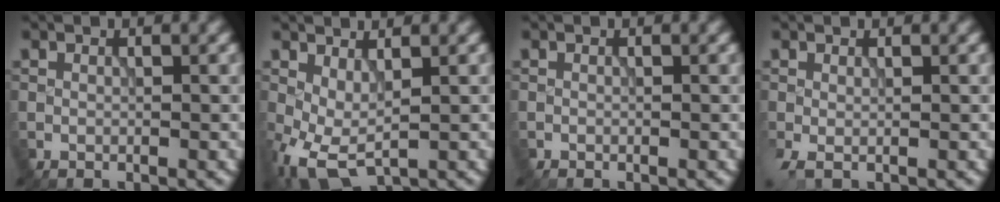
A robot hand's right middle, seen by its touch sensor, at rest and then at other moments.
{"total": 4.7, "force": [-0.7, 2.4, 4.0], "torque": [-0.099, -0.007, -0.010]}
{"total": 0.0}
{"total": 1.7, "force": [-0.3, 0.6, 1.5], "torque": [-0.039, -0.005, -0.008]}